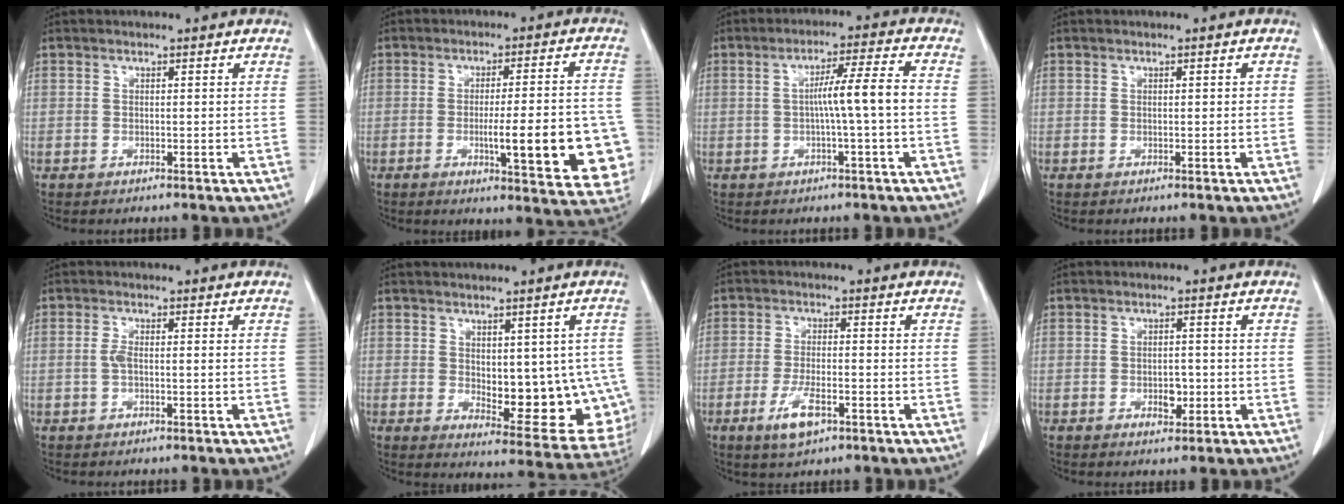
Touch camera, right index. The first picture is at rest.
{"total": 15.5, "force": [-3.9, 2.8, 14.7], "torque": [-0.130, 0.013, -0.034]}
{"total": 6.6, "force": [-0.6, -0.8, 6.5], "torque": [-0.106, 0.014, -0.008]}
{"total": 0.7, "force": [0.1, 0.3, 0.6], "torque": [-0.008, 0.002, 0.002]}
{"total": 1.5, "force": [-0.2, 0.3, 1.4], "torque": [-0.028, 0.003, -0.002]}
{"total": 13.1, "force": [-0.9, 6.2, 11.5], "torque": [-0.122, 0.000, 0.009]}
{"total": 5.3, "force": [-2.7, 1.5, 4.3], "torque": [-0.091, -0.008, -0.042]}
{"total": 2.6, "force": [-0.7, 1.5, 2.0], "torque": [-0.028, 0.005, -0.002]}